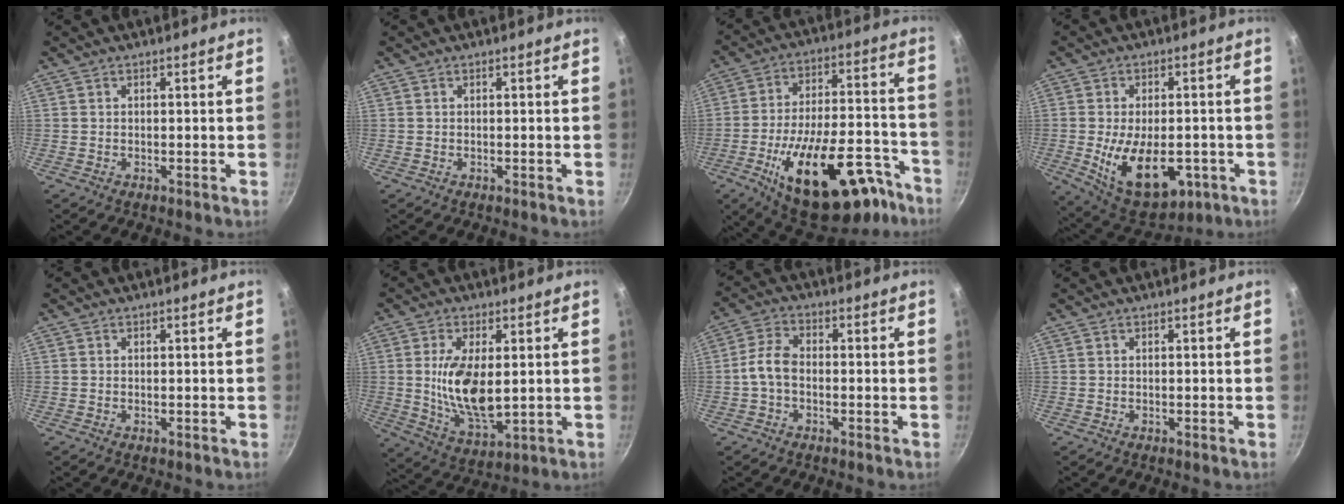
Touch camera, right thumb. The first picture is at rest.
{"total": 0.0}
{"total": 28.8, "force": [-15.4, 13.4, 20.4], "torque": [-0.265, 0.075, -0.219]}
{"total": 16.3, "force": [-4.3, 9.1, 12.8], "torque": [-0.181, -0.005, -0.049]}
{"total": 0.0}
{"total": 12.8, "force": [1.2, 6.1, 11.2], "torque": [-0.205, -0.016, 0.031]}
{"total": 5.4, "force": [-1.0, 3.1, 4.2], "torque": [-0.086, 0.027, -0.029]}
{"total": 0.0}